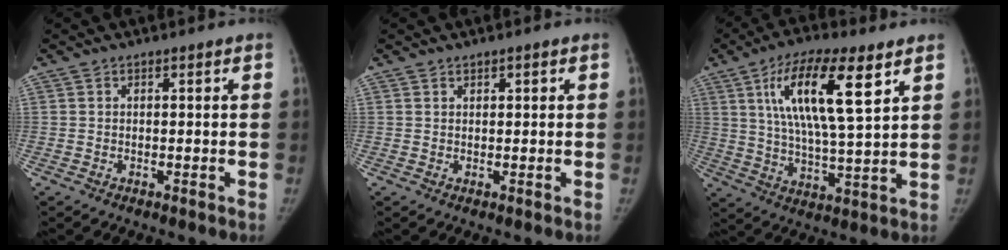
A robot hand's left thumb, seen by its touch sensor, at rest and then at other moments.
{"total": 0.9, "force": [0.6, 0.4, 0.6], "torque": [-0.003, -0.001, 0.008]}
{"total": 16.8, "force": [7.1, 4.5, 14.6], "torque": [-0.257, -0.024, 0.124]}